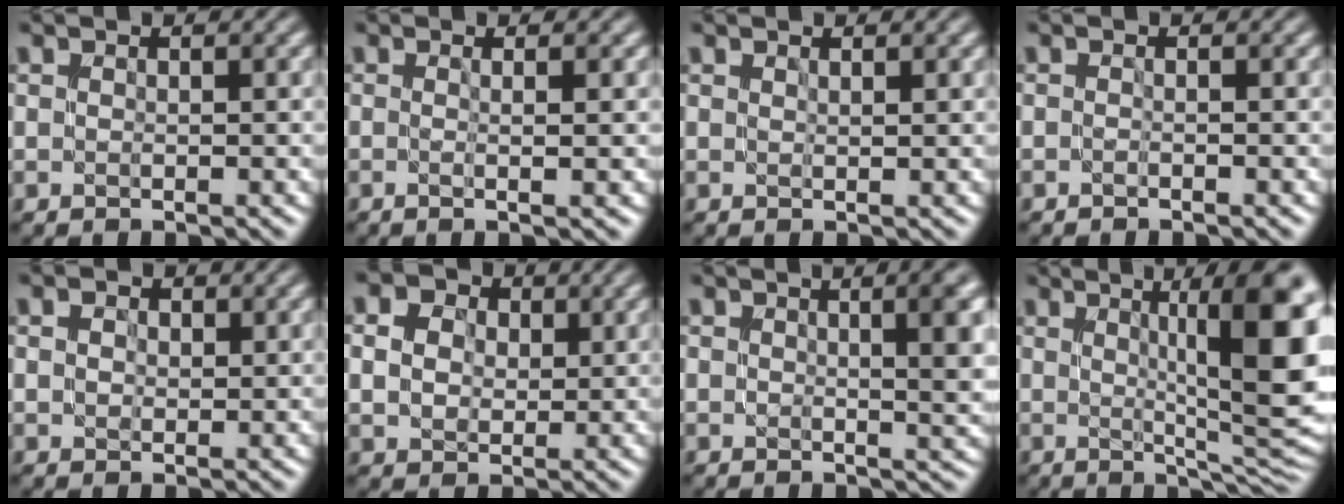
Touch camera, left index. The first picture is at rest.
{"total": 3.2, "force": [0.4, 1.2, 2.9], "torque": [-0.024, 0.003, -0.020]}
{"total": 0.6, "force": [0.5, 0.0, 0.3], "torque": [-0.002, -0.002, 0.009]}
{"total": 0.8, "force": [-0.4, 0.3, 0.7], "torque": [-0.008, -0.010, -0.015]}
{"total": 2.2, "force": [1.0, 1.6, 1.2], "torque": [-0.026, 0.002, 0.010]}
{"total": 4.7, "force": [1.7, 3.5, 2.6], "torque": [-0.065, 0.003, 0.018]}
{"total": 5.3, "force": [1.3, 1.9, 4.8], "torque": [-0.042, 0.002, 0.018]}
{"total": 13.2, "force": [2.6, 3.4, 12.5], "torque": [-0.134, 0.001, 0.036]}